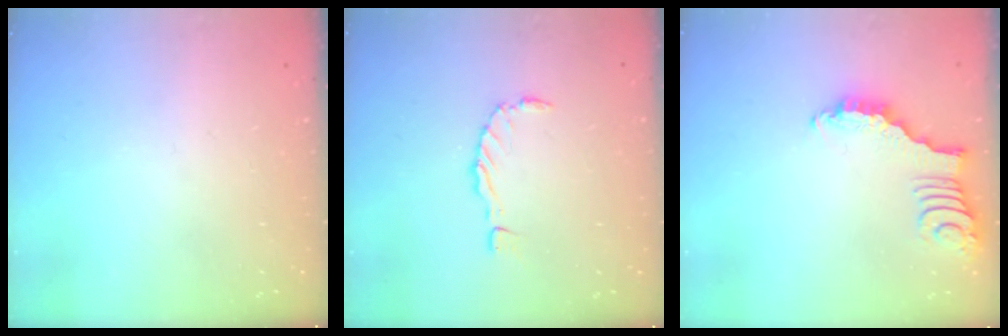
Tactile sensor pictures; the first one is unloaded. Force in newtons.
{"total": 0.0}
{"total": 2.8, "press": 2.8, "slide": 0.4}